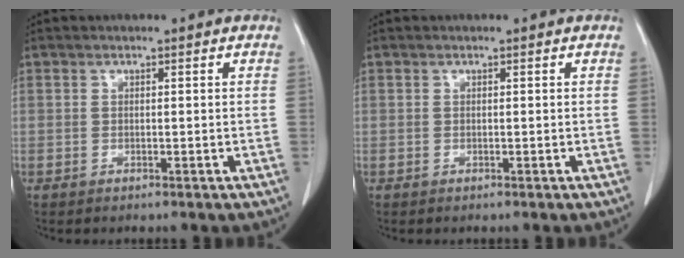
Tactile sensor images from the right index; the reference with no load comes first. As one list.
[{"total": 0.0}]